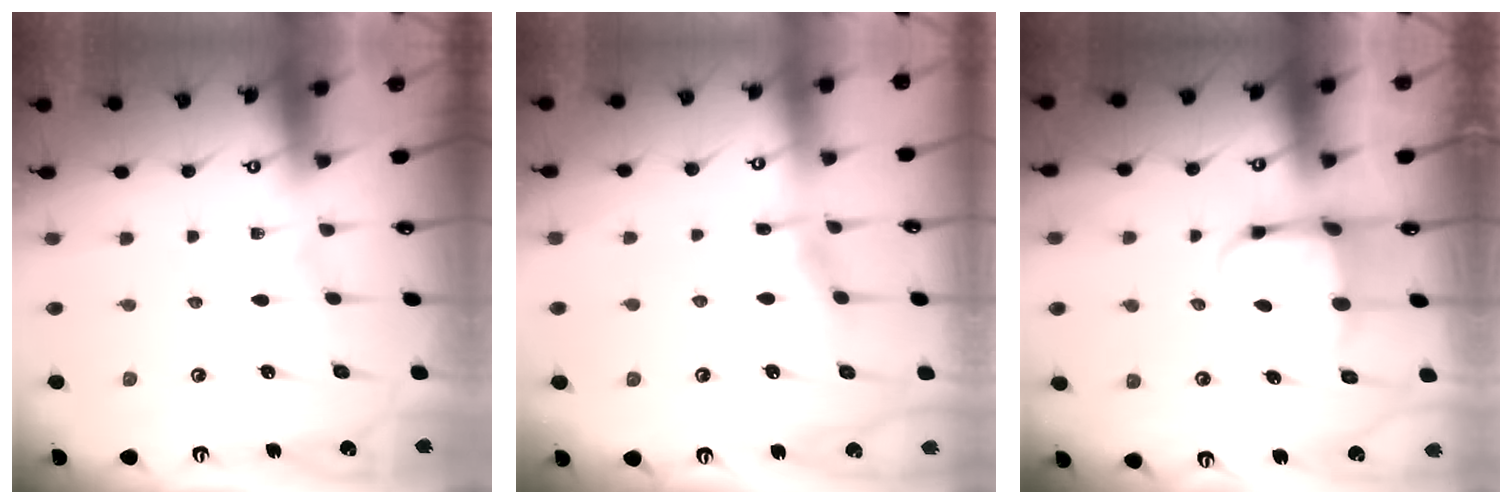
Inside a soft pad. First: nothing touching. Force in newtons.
{"total": 5.0, "press": 4.9, "slide": 0.3}
{"total": 3.9, "press": 3.7, "slide": 1.0}